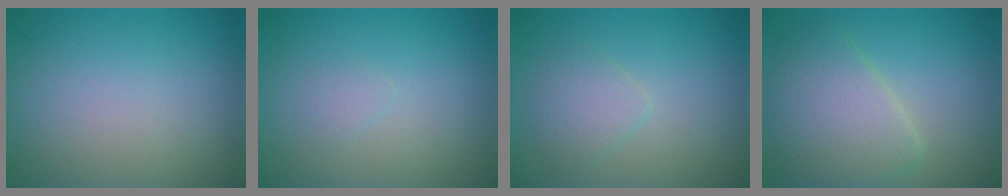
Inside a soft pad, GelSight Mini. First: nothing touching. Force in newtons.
{"total": 0.7, "press": 0.7, "slide": 0.1}
{"total": 2.0, "press": 1.9, "slide": 0.1}
{"total": 5.3, "press": 5.3, "slide": 0.1}